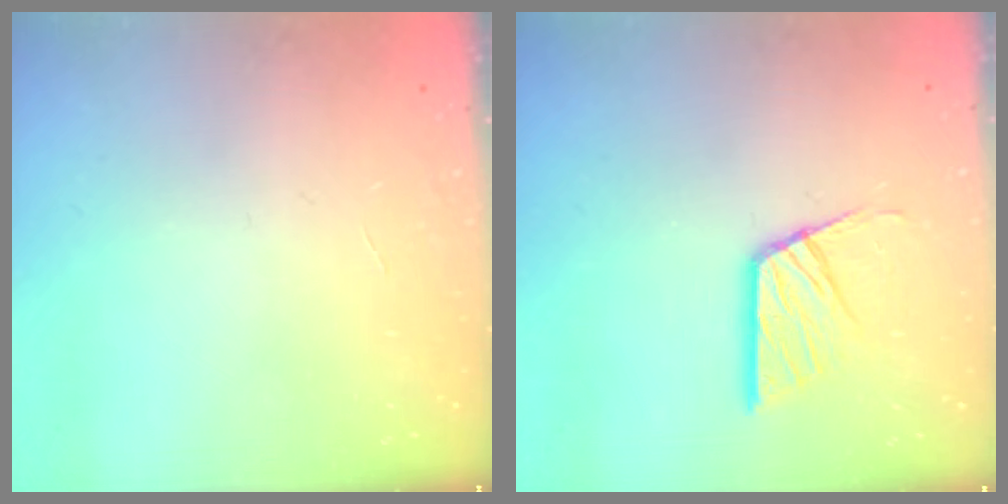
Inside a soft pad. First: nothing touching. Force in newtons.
{"total": 11.6, "press": 11.5, "slide": 0.8}